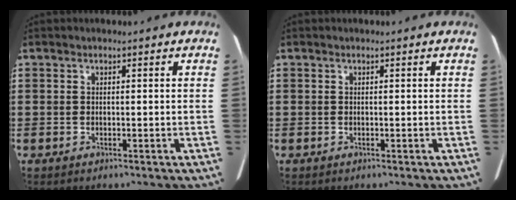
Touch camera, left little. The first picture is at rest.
{"total": 0.0}